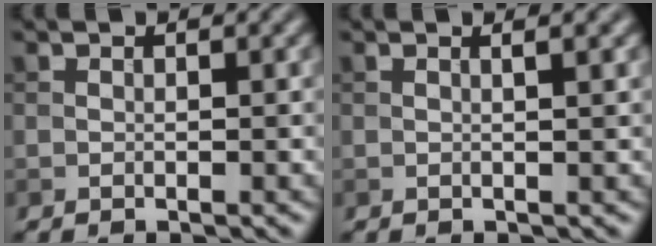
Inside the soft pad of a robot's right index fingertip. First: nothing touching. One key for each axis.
{"total": 1.9, "fx": 0.7, "fy": 0.6, "fz": 1.6, "tx": -0.018, "ty": 0.004, "tz": -0.004}